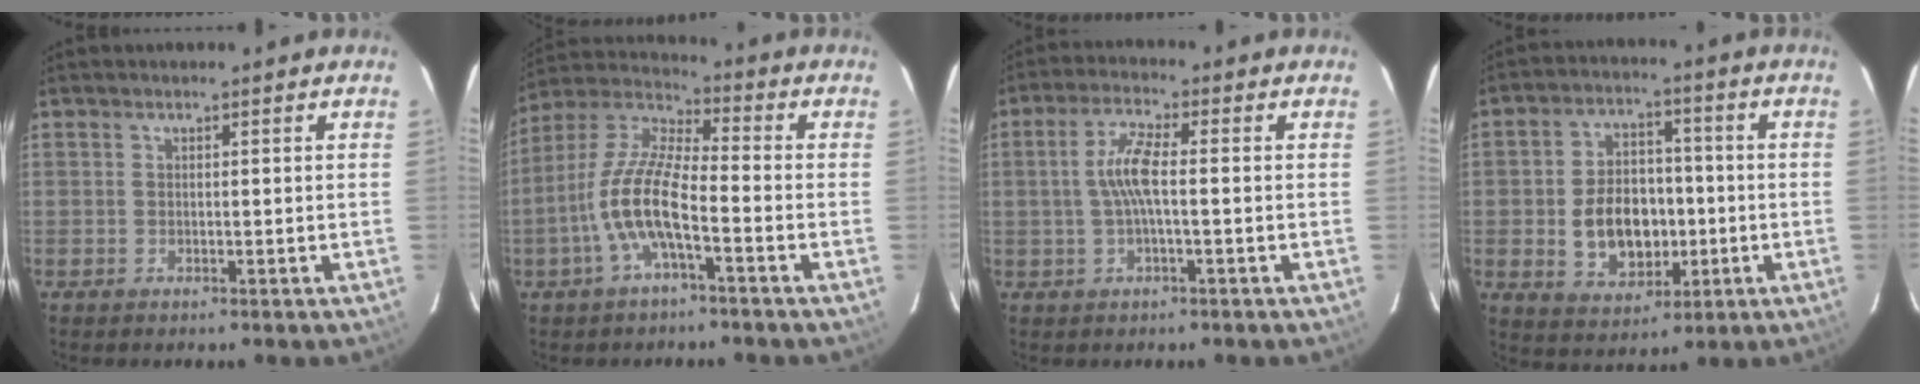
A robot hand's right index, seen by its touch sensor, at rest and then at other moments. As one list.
[{"total": 11.8, "force": [-4.4, 3.1, 10.5], "torque": [-0.226, 0.004, -0.089]}, {"total": 5.9, "force": [-0.3, 1.0, 5.8], "torque": [-0.117, 0.008, -0.005]}, {"total": 11.8, "force": [-1.9, 8.5, 8.0], "torque": [-0.162, 0.016, -0.012]}]